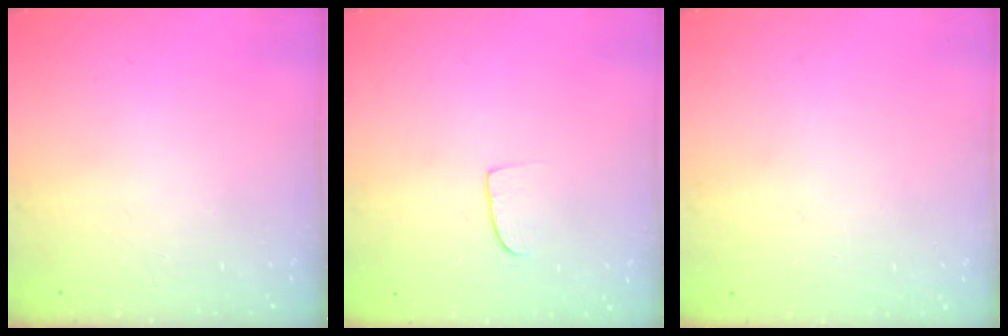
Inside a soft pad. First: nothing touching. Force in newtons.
{"total": 5.6, "press": 5.5, "slide": 0.5}
{"total": 0.0}